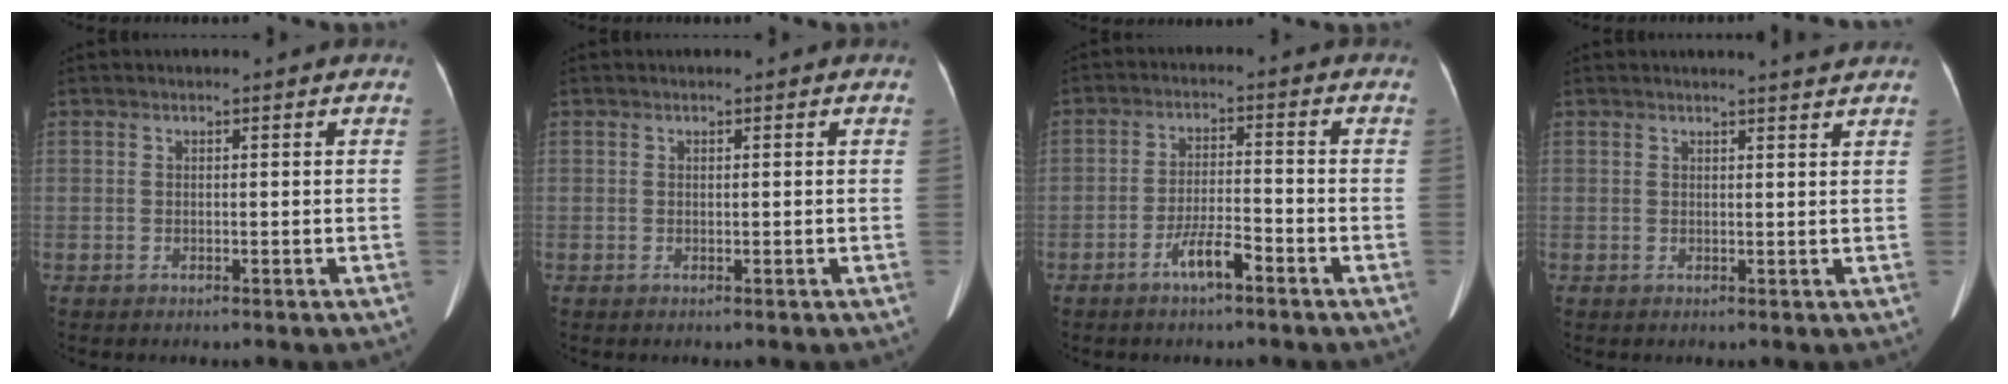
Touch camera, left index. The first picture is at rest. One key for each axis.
{"total": 0.0}
{"total": 5.1, "fx": -3.3, "fy": 0.6, "fz": 3.9, "tx": -0.080, "ty": -0.002, "tz": -0.061}
{"total": 2.4, "fx": 2.3, "fy": -0.6, "fz": 0.7, "tx": -0.012, "ty": -0.006, "tz": 0.024}